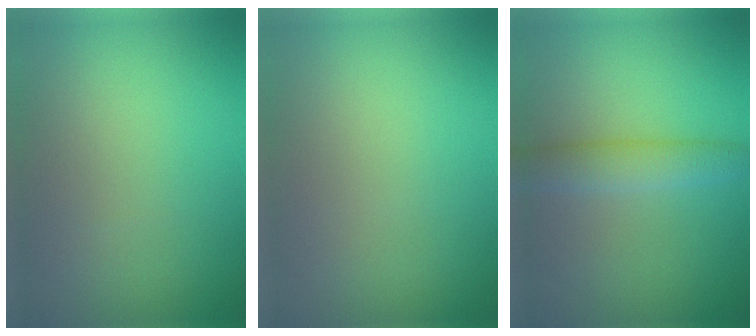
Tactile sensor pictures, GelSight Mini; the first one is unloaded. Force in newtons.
{"total": 0.0}
{"total": 3.0, "press": 3.0, "slide": 0.0}